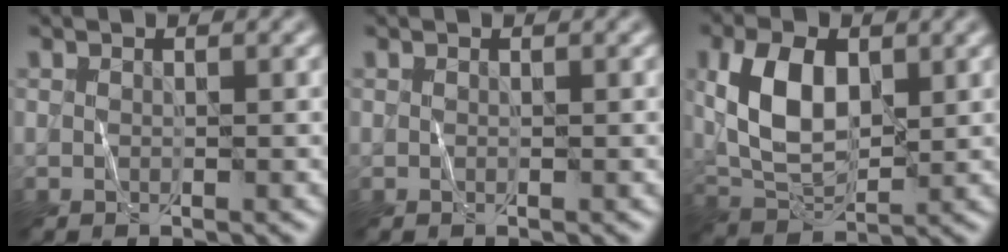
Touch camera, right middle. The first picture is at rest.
{"total": 0.0}
{"total": 7.4, "force": [1.5, 4.3, 5.9], "torque": [-0.123, 0.005, 0.028]}